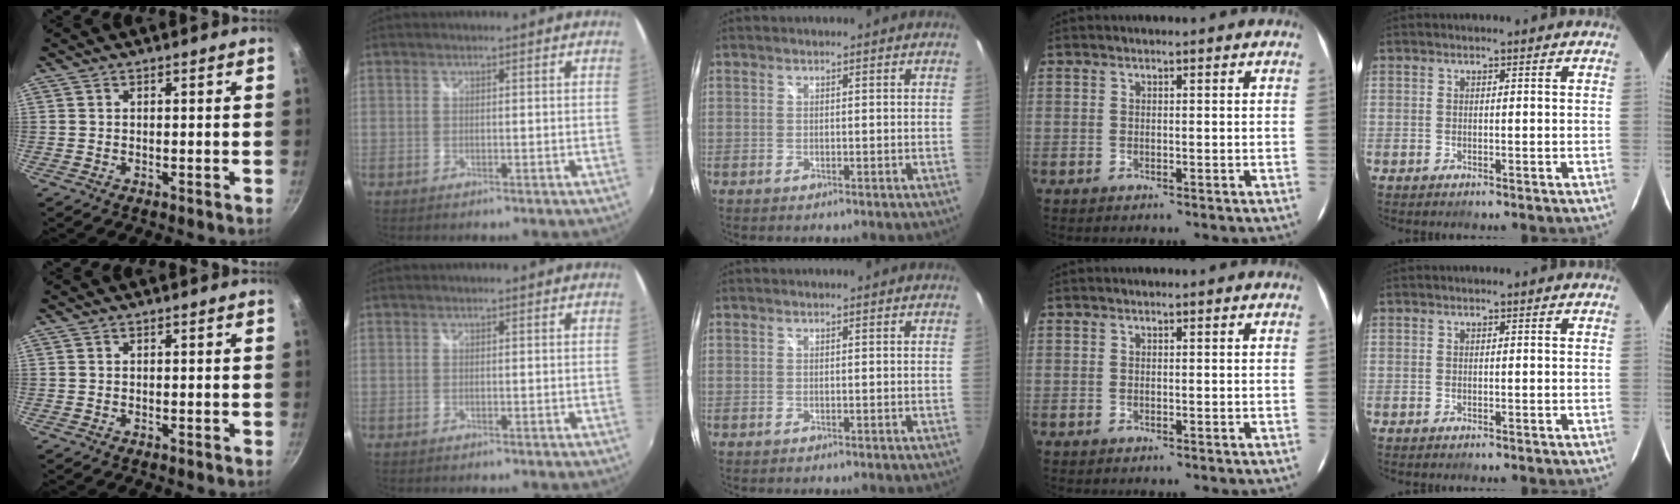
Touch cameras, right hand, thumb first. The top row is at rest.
{}